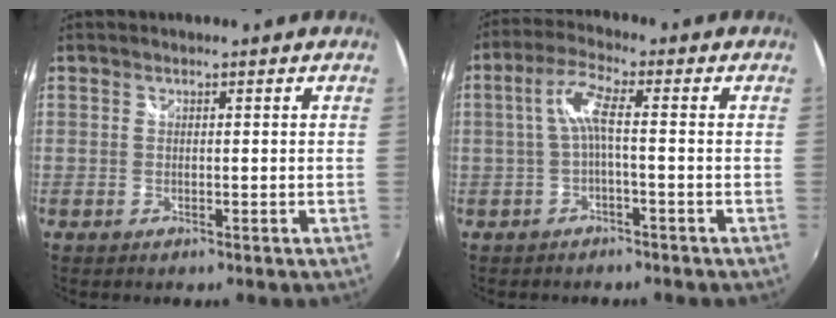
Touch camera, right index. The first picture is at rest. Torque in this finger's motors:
{"motor_torque": [0.41, -0.18, 0.43, 0.10]}